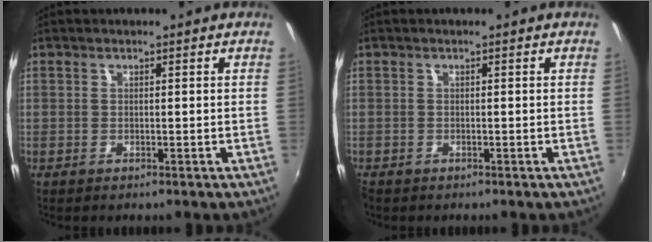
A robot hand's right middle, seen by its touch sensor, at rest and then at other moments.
{"total": 0.8, "force": [-0.8, 0.3, 0.0], "torque": [-0.006, -0.003, -0.016]}